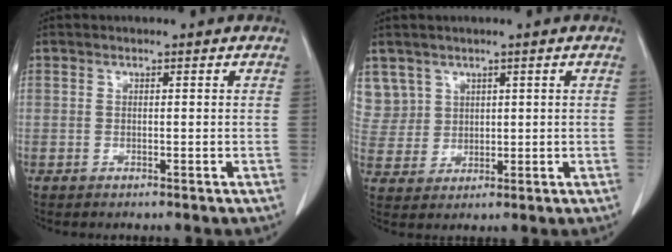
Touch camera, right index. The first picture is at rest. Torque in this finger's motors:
{"motor_torque": [-0.39, 0.34, -0.30, -0.03]}